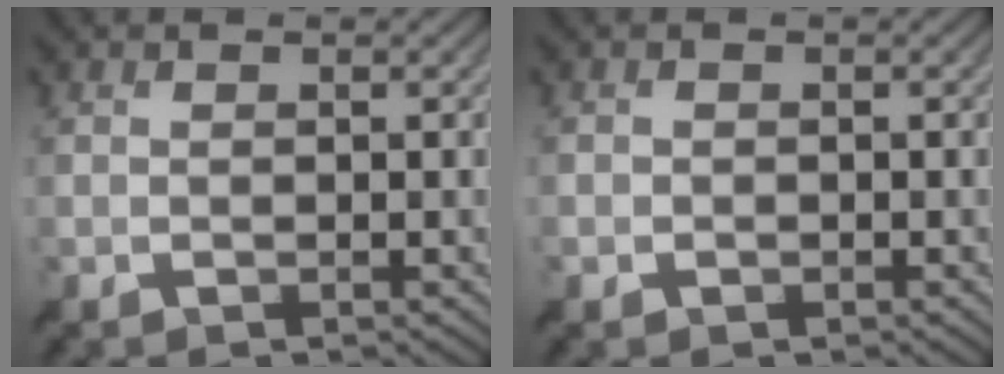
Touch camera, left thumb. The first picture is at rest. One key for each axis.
{"total": 1.0, "fx": -0.5, "fy": 0.9, "fz": 0.0, "tx": 0.004, "ty": -0.004, "tz": -0.012}